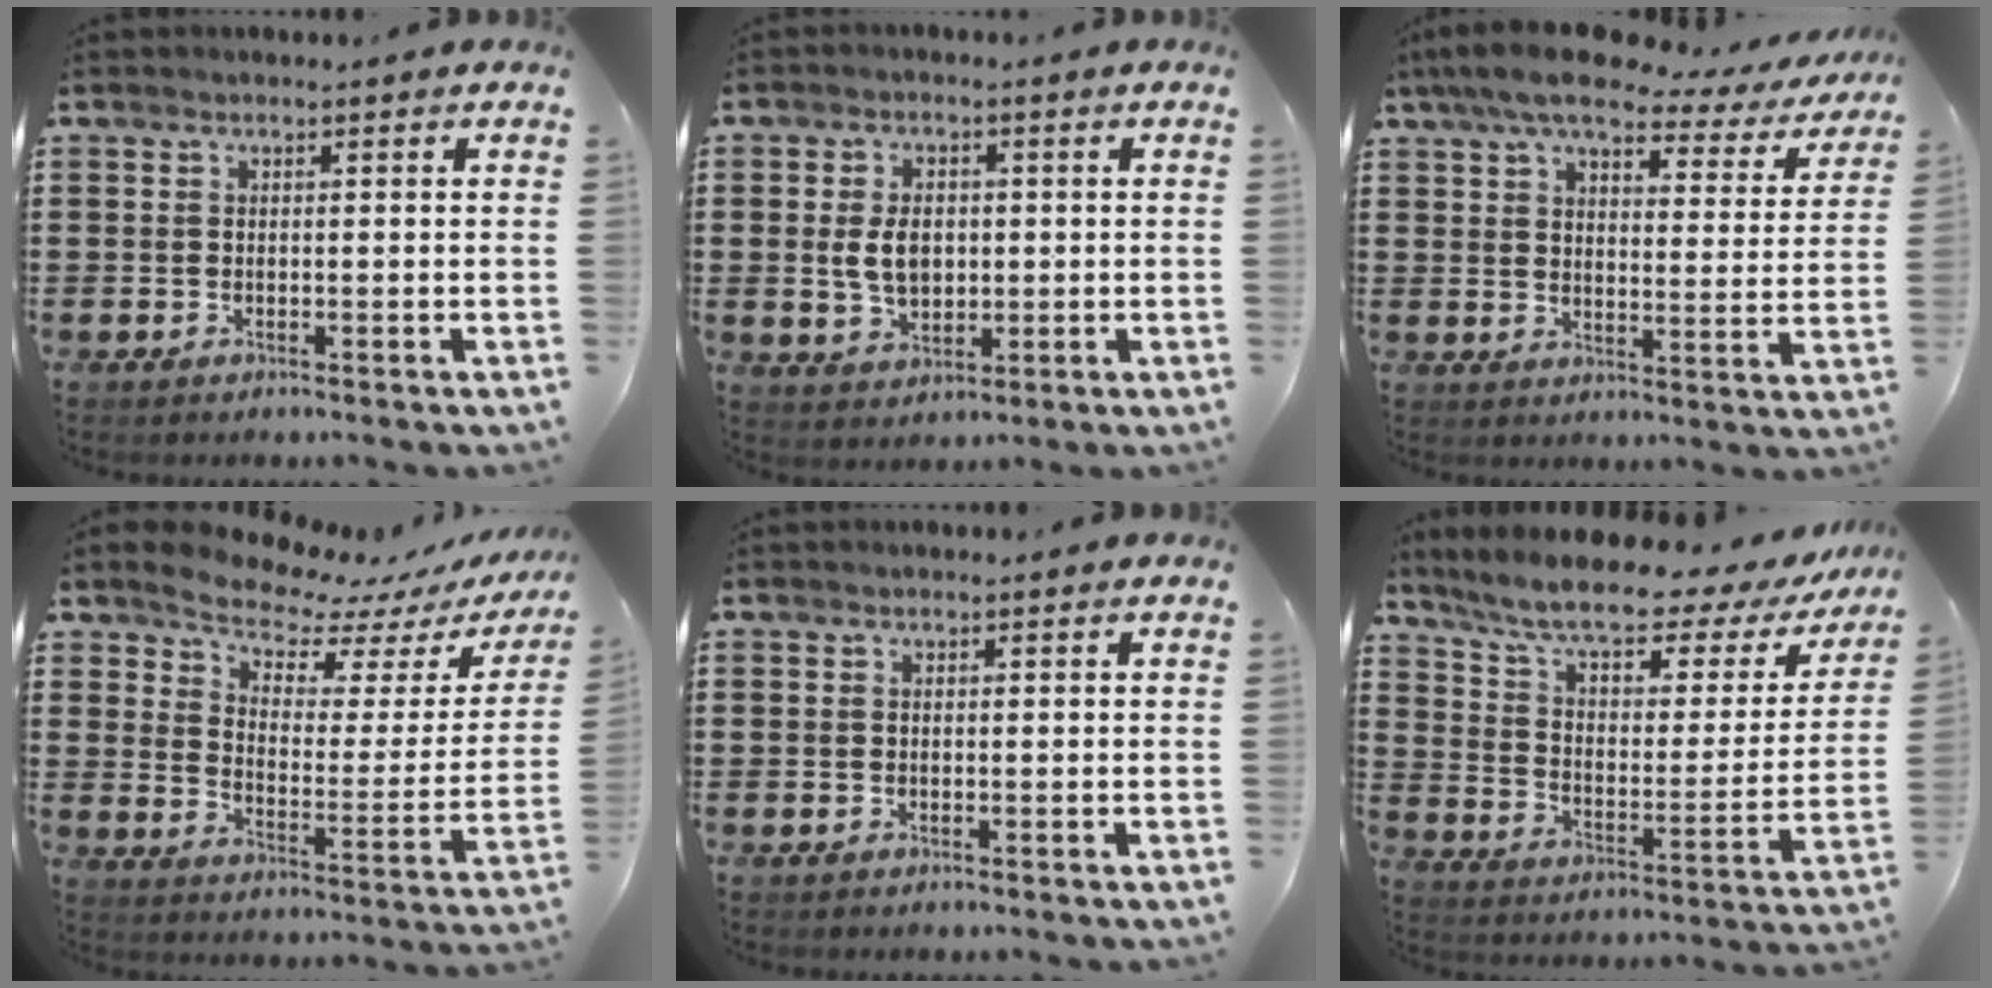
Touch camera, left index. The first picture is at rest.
{"total": 5.4, "force": [0.3, 3.5, 4.1], "torque": [-0.075, 0.002, -0.001]}
{"total": 8.9, "force": [7.2, 1.9, 4.8], "torque": [-0.105, -0.032, 0.124]}
{"total": 7.2, "force": [6.8, 1.5, 1.5], "torque": [-0.052, -0.055, 0.117]}
{"total": 0.0}
{"total": 9.0, "force": [7.2, 1.6, 5.1], "torque": [-0.120, -0.042, 0.121]}